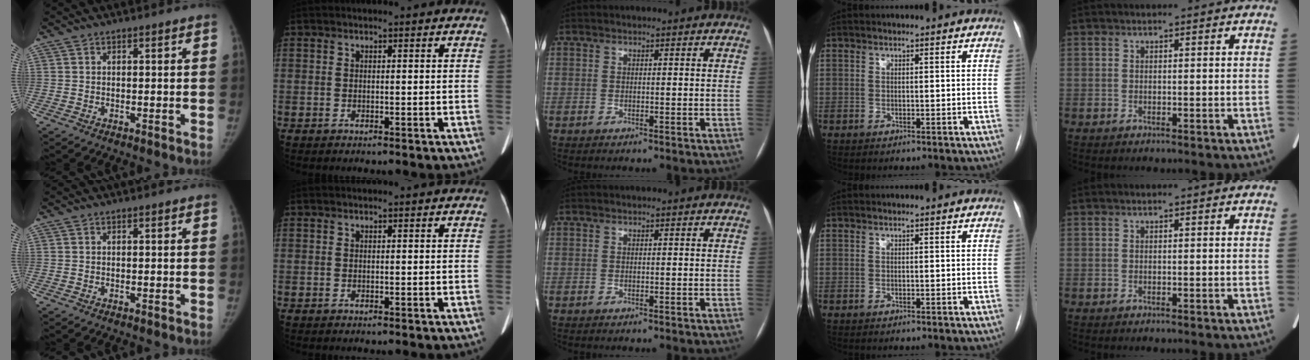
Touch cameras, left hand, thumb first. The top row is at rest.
{}